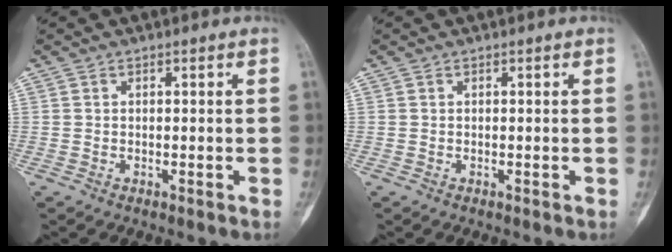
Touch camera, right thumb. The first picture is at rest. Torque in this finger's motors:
{"motor_torque": [-0.27, 0.14, -0.04, -0.03, 0.00]}